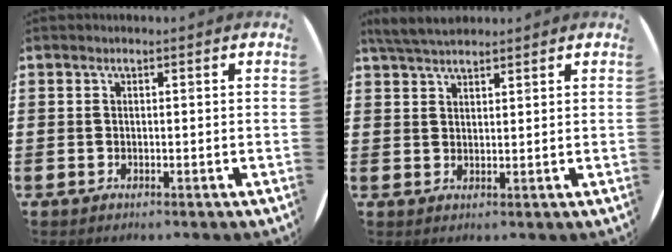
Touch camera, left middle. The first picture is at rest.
{"total": 4.3, "force": [3.9, 0.8, 1.6], "torque": [-0.040, -0.004, 0.073]}